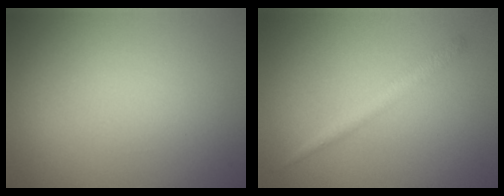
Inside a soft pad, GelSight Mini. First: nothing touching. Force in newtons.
{"total": 1.7, "press": 1.7, "slide": 0.1}